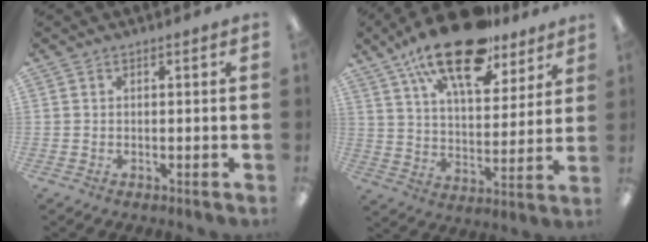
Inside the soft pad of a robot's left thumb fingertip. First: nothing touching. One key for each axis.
{"total": 21.7, "fx": 15.0, "fy": 8.8, "fz": 13.0, "tx": -0.215, "ty": -0.074, "tz": 0.254}